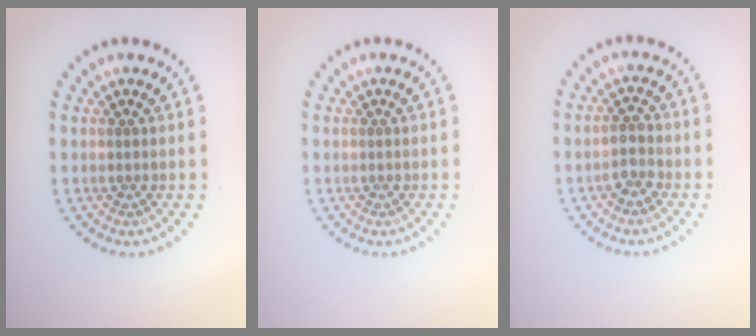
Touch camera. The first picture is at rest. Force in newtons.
{"total": 0.0}
{"total": 1.8, "press": 1.7, "slide": 0.4}